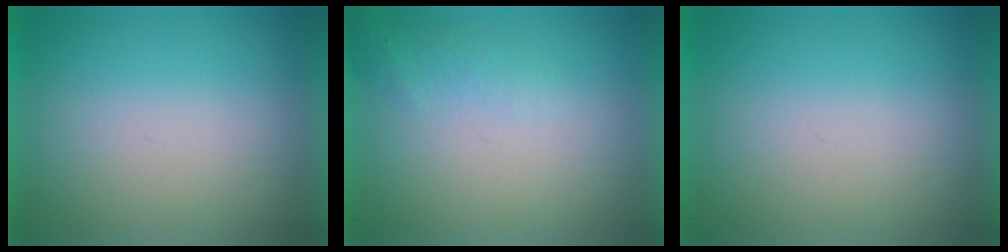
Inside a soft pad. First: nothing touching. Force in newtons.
{"total": 1.4}
{"total": 0.0}